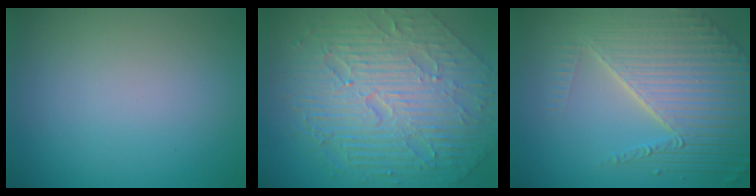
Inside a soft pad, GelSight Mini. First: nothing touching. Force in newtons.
{"total": 10.8, "press": 7.2, "slide": 8.1}
{"total": 8.4, "press": 5.6, "slide": 6.2}